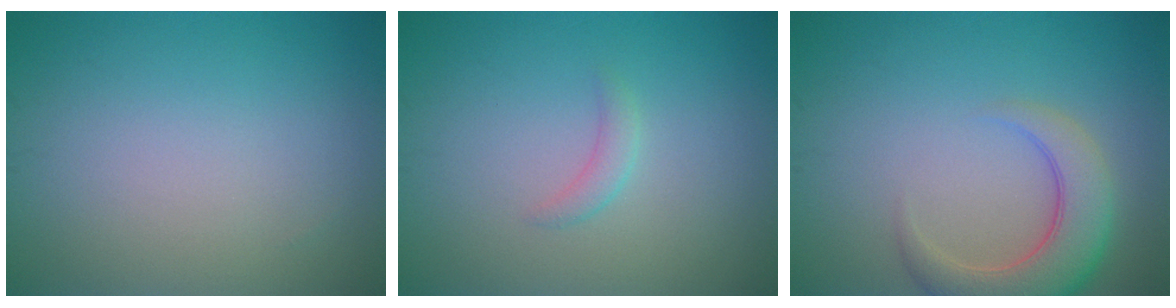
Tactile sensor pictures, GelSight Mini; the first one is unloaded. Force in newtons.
{"total": 1.2, "press": 1.1, "slide": 0.0}
{"total": 5.4, "press": 5.4, "slide": 0.6}